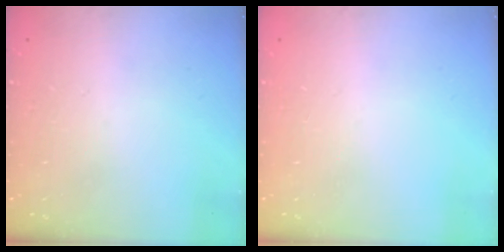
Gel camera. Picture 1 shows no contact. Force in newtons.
{"total": 0.0}